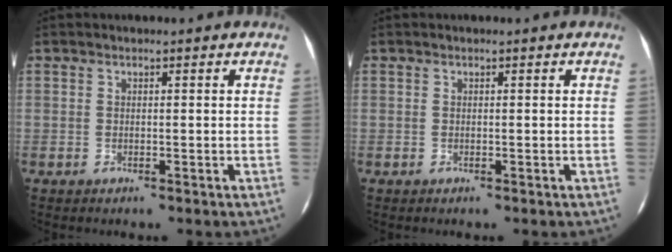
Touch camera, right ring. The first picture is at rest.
{"total": 0.0}